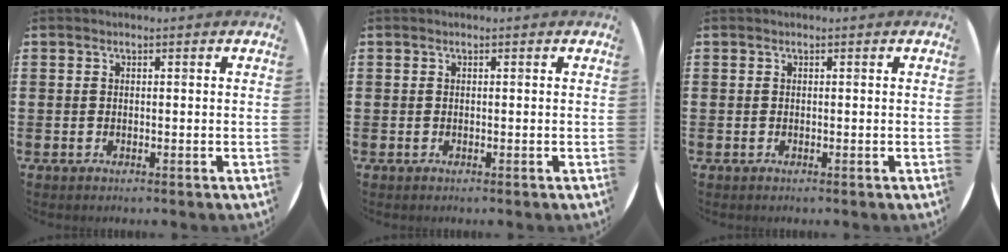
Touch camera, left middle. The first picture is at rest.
{"total": 0.0}
{"total": 0.0}